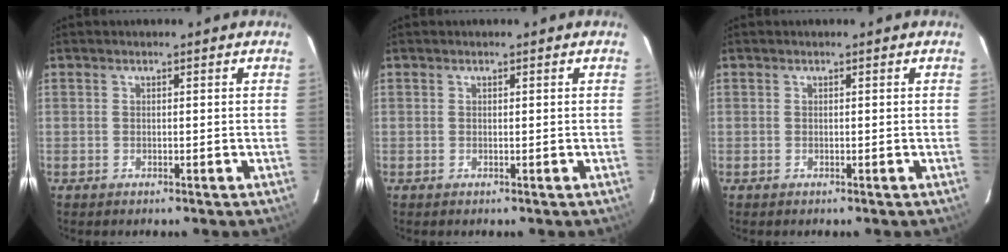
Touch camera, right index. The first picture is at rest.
{"total": 0.0}
{"total": 0.0}